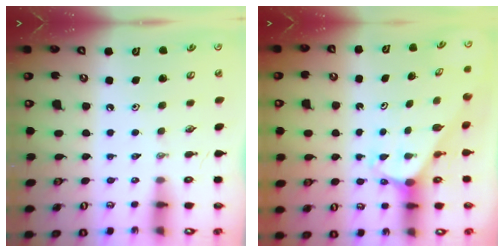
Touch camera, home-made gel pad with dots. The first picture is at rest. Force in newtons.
{"total": 2.0, "press": 2.0, "slide": 0.2}